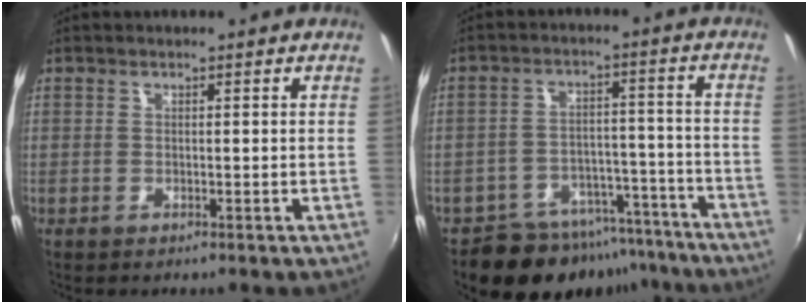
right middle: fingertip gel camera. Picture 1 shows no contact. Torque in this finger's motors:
{"motor_torque": [0.92, -1.20, 0.09, 0.05]}